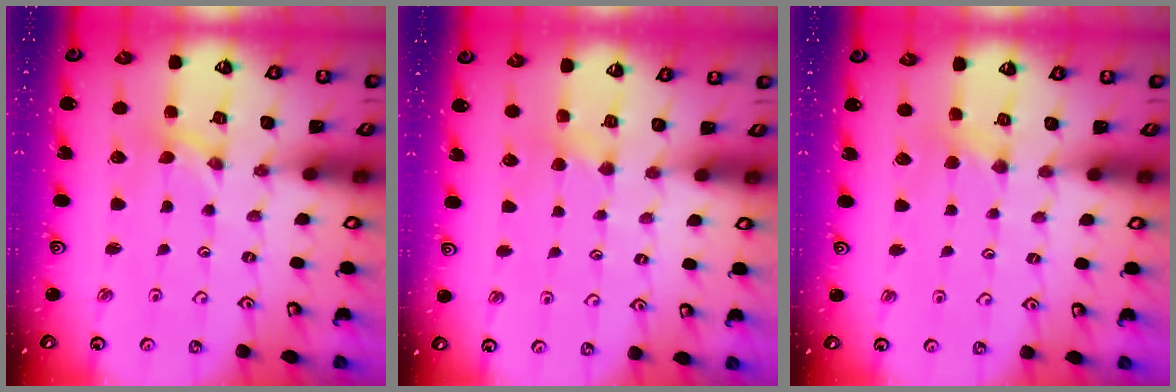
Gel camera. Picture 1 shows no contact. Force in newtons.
{"total": 2.4, "press": 2.3, "slide": 0.5}
{"total": 2.7, "press": 2.6, "slide": 0.4}